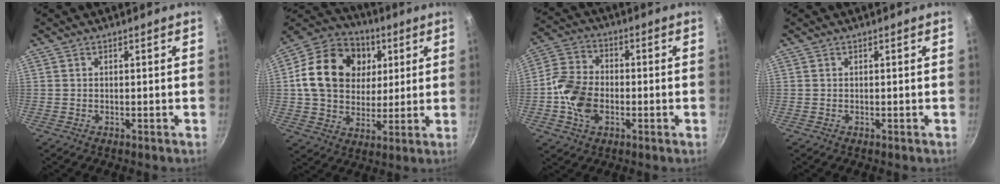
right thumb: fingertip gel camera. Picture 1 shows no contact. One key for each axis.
{"total": 20.3, "fx": 4.5, "fy": 15.9, "fz": 11.9, "tx": -0.185, "ty": 0.009, "tz": 0.072}
{"total": 10.9, "fx": -2.2, "fy": 7.7, "fz": 7.5, "tx": -0.134, "ty": 0.022, "tz": -0.054}
{"total": 0.0}